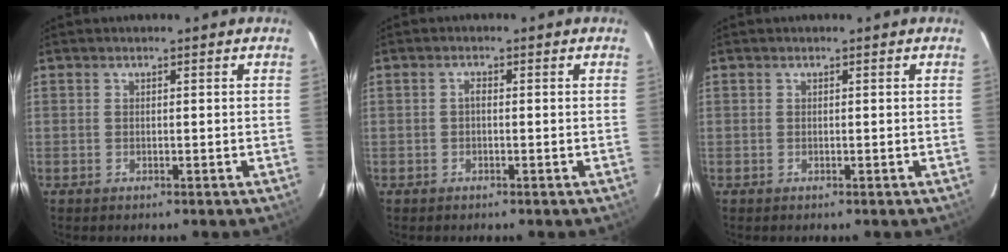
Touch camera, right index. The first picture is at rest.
{"total": 0.8, "force": [-0.2, 0.4, 0.7], "torque": [-0.012, 0.006, -0.006]}
{"total": 0.0}